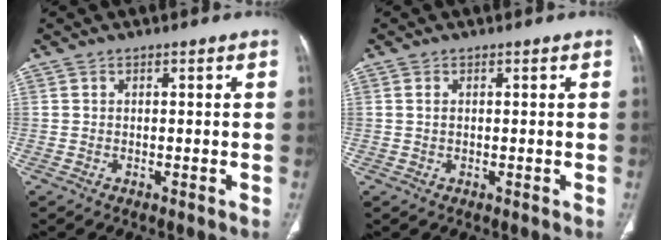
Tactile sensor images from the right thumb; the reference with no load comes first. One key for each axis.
{"total": 0.9, "fx": 0.3, "fy": 0.5, "fz": 0.7, "tx": -0.017, "ty": 0.004, "tz": 0.008}